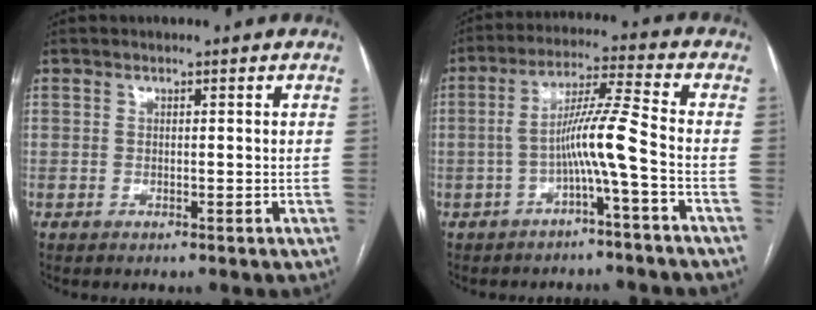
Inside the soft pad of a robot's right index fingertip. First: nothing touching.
{"total": 7.7, "force": [-2.5, -1.2, 7.1], "torque": [-0.132, 0.023, -0.045]}